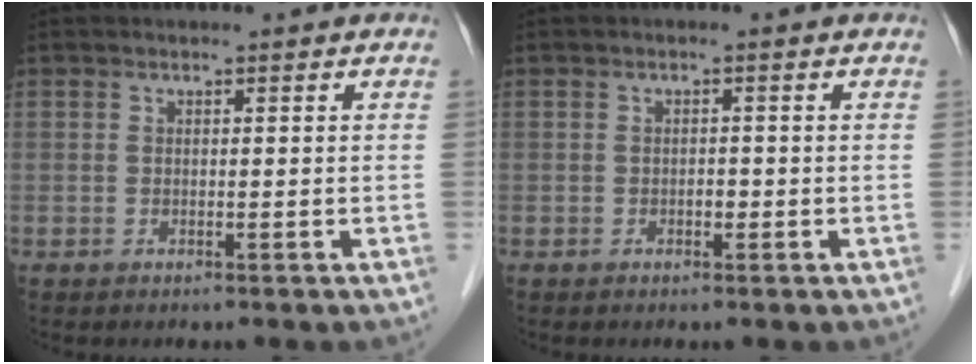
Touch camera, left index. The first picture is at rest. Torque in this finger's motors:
{"motor_torque": [0.17, 0.13, -0.01, 0.00]}